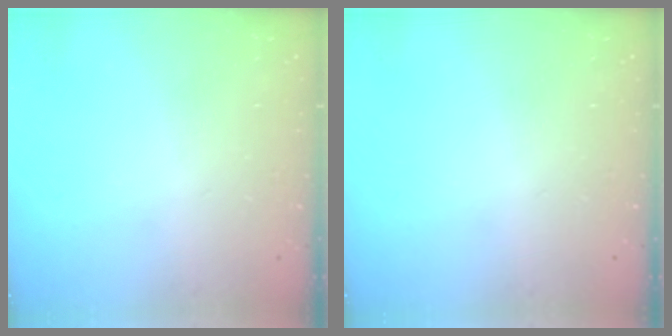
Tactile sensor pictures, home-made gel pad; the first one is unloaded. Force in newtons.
{"total": 0.0}